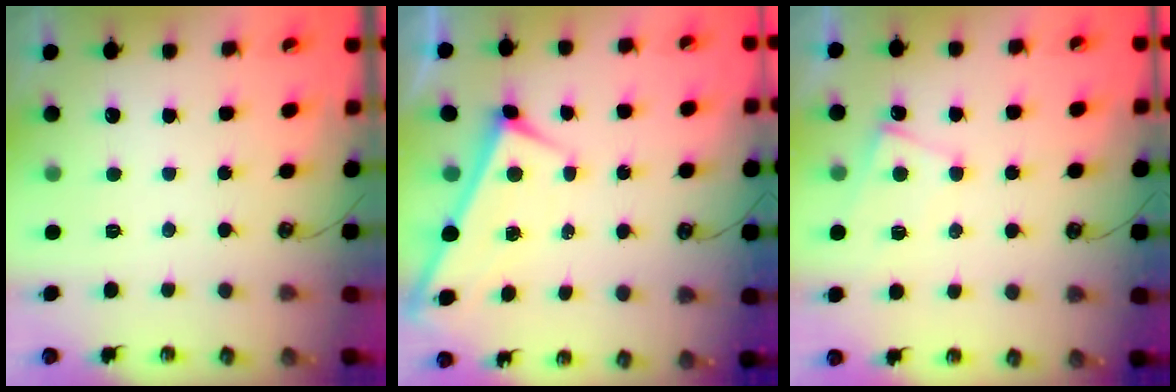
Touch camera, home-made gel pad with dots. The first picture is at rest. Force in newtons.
{"total": 1.2, "press": 1.1, "slide": 0.4}
{"total": 2.6, "press": 2.5, "slide": 0.5}